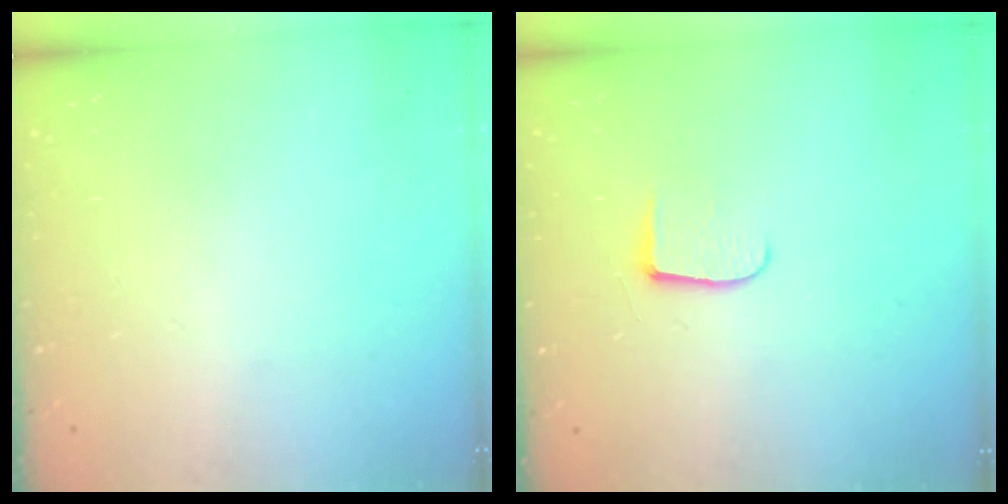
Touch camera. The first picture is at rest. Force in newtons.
{"total": 7.4, "press": 7.4, "slide": 0.6}